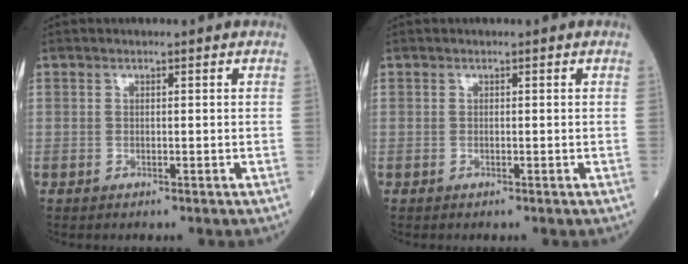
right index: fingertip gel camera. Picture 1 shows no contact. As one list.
[{"total": 0.0}]